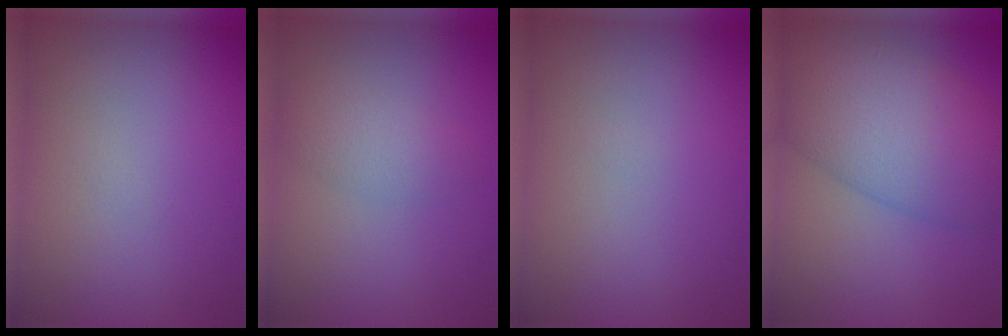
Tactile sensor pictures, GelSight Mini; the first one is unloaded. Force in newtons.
{"total": 2.2, "press": 2.2, "slide": 0.1}
{"total": 0.0}
{"total": 8.9, "press": 8.9, "slide": 0.3}